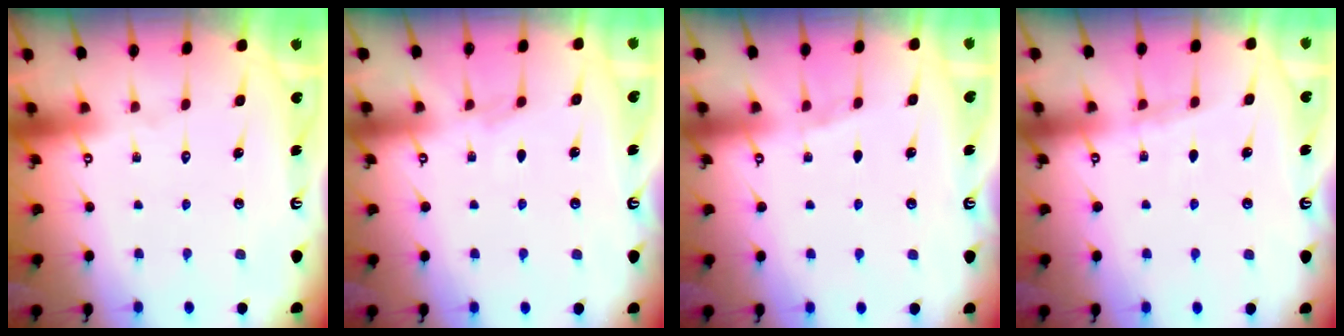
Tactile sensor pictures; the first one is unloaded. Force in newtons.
{"total": 2.8, "press": 2.8, "slide": 0.5}
{"total": 3.6, "press": 2.8, "slide": 2.2}
{"total": 5.0, "press": 4.8, "slide": 1.2}